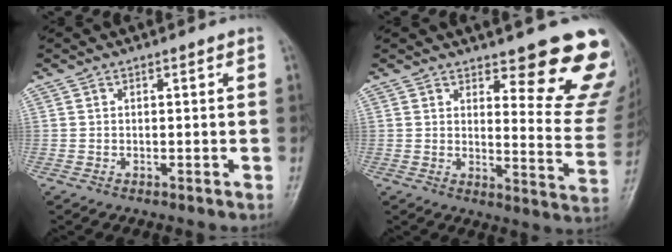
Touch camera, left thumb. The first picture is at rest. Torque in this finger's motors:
{"motor_torque": [0.58, 0.31, 0.34, -0.04, 0.11]}